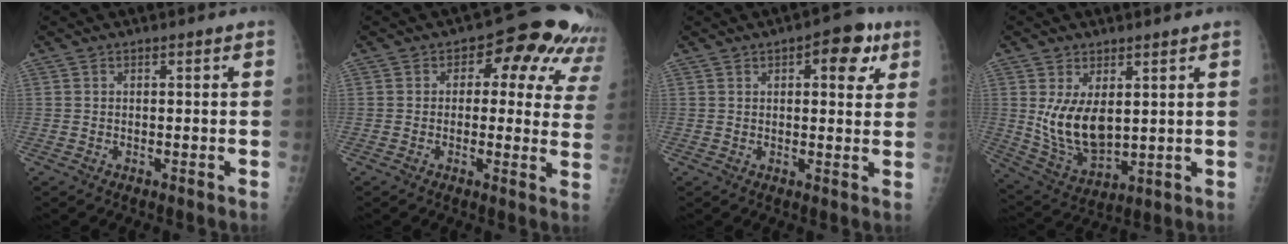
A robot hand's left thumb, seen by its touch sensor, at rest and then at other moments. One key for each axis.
{"total": 14.6, "fx": 6.0, "fy": 8.5, "fz": 10.3, "tx": -0.064, "ty": -0.002, "tz": 0.050}
{"total": 7.5, "fx": 3.4, "fy": 3.6, "fz": 5.7, "tx": -0.040, "ty": -0.006, "tz": 0.034}
{"total": 10.7, "fx": 2.3, "fy": 5.9, "fz": 8.5, "tx": -0.140, "ty": -0.026, "tz": 0.065}